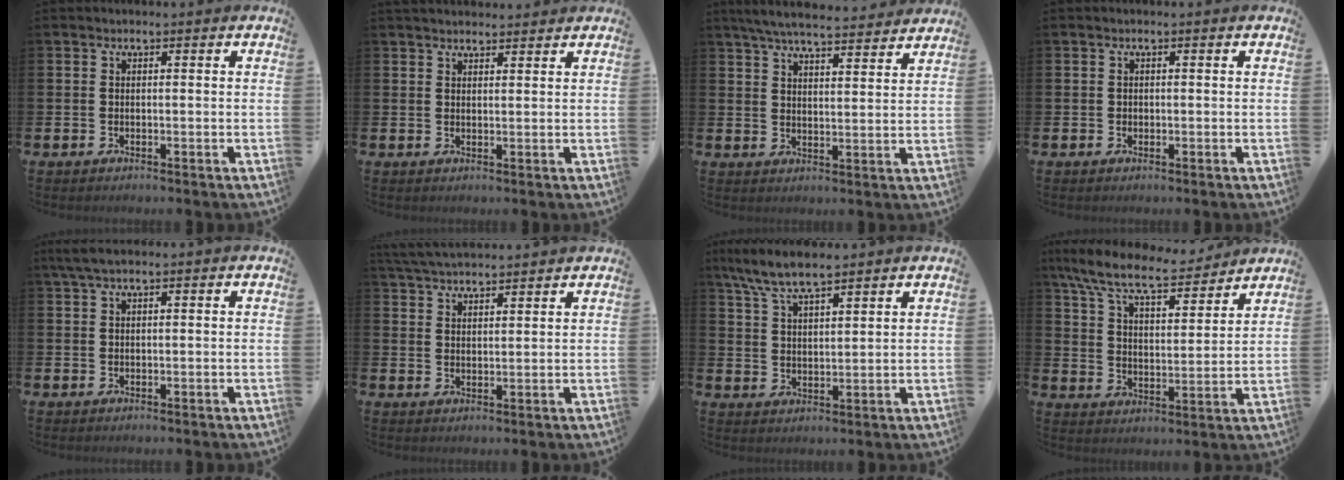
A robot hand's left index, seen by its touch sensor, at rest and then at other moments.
{"total": 2.3, "force": [2.3, 0.5, 0.2], "torque": [0.006, -0.012, 0.039]}
{"total": 6.5, "force": [6.2, 0.6, 1.8], "torque": [-0.050, -0.034, 0.111]}
{"total": 0.5, "force": [0.1, 0.5, 0.1], "torque": [0.004, 0.003, -0.002]}
{"total": 2.1, "force": [1.4, 0.3, 1.6], "torque": [-0.032, 0.004, 0.025]}
{"total": 4.3, "force": [4.2, 0.4, 0.7], "torque": [-0.021, -0.021, 0.076]}
{"total": 7.3, "force": [6.5, 1.3, 3.1], "torque": [-0.079, -0.017, 0.120]}
{"total": 9.9, "force": [8.9, 1.8, 4.0], "torque": [-0.107, -0.054, 0.153]}